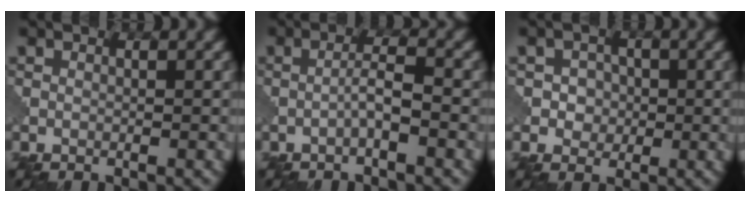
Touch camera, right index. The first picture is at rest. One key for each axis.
{"total": 2.1, "fx": -0.9, "fy": 0.2, "fz": 1.9, "tx": -0.036, "ty": 0.010, "tz": -0.021}
{"total": 2.2, "fx": 0.0, "fy": 2.1, "fz": 0.8, "tx": -0.002, "ty": 0.000, "tz": -0.005}